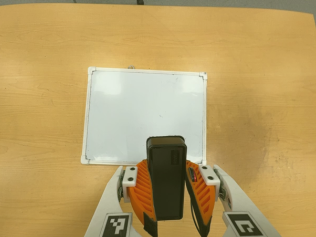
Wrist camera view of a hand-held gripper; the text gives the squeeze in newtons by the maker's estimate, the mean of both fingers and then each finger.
{"total": 6.0, "left": 5.5, "right": 6.4}